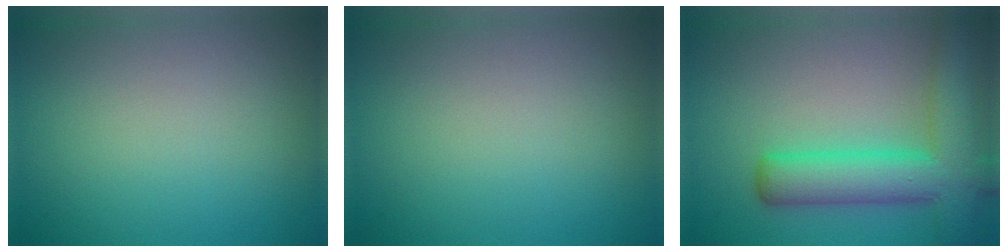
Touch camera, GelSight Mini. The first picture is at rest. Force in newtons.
{"total": 0.0}
{"total": 7.9, "press": 7.9, "slide": 0.4}